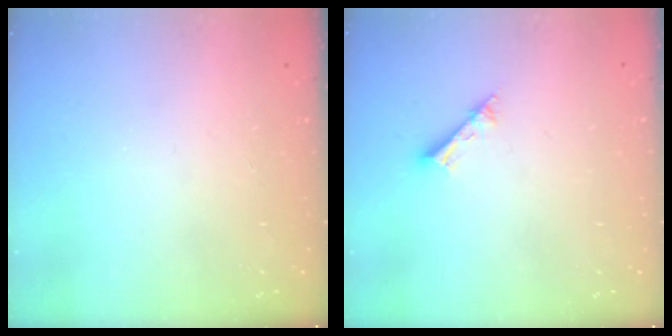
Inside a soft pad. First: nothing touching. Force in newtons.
{"total": 2.6, "press": 2.6, "slide": 0.1}